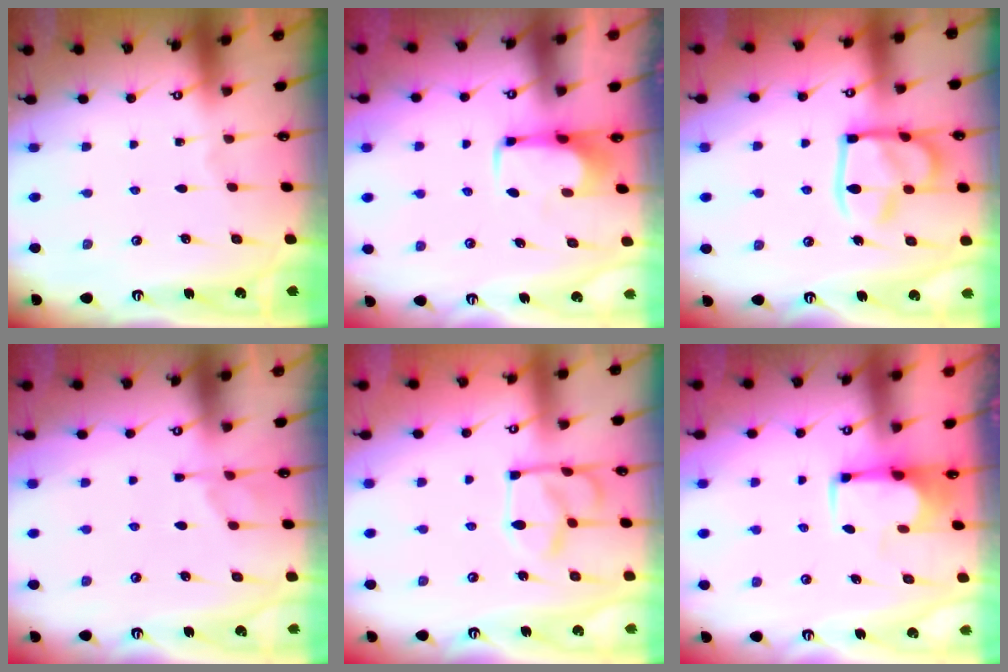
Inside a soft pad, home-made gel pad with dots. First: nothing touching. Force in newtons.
{"total": 2.1, "press": 2.1, "slide": 0.4}
{"total": 17.1, "press": 17.0, "slide": 1.9}
{"total": 0.9, "press": 0.1, "slide": 0.9}
{"total": 5.5, "press": 5.5, "slide": 0.2}
{"total": 1.9, "press": 1.7, "slide": 0.8}